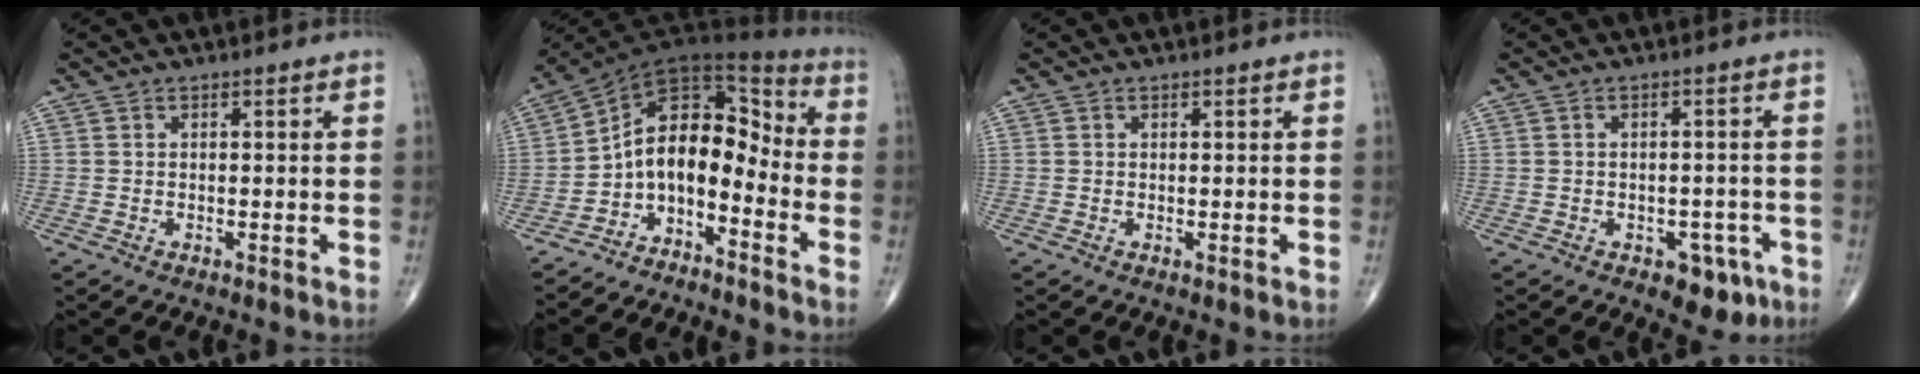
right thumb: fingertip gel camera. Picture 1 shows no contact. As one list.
[{"total": 11.2, "force": [-4.8, 6.6, 7.6], "torque": [-0.084, 0.105, -0.098]}, {"total": 0.0}, {"total": 5.9, "force": [-3.0, 3.7, 3.5], "torque": [-0.018, 0.018, -0.035]}]